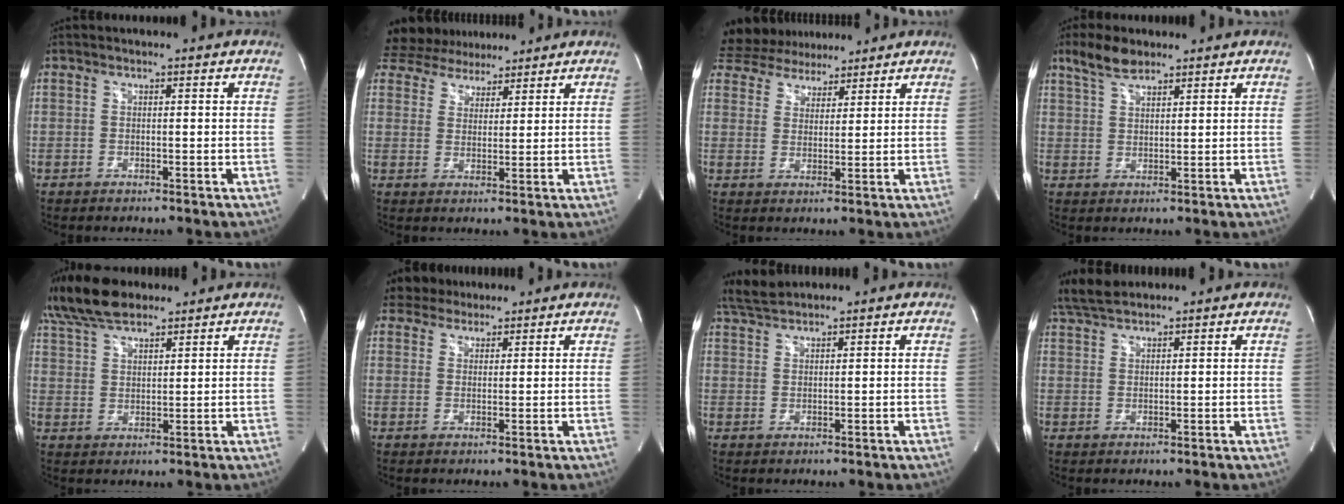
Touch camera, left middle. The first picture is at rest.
{"total": 10.6, "force": [9.7, 3.9, 2.1], "torque": [-0.041, 0.029, 0.161]}
{"total": 10.9, "force": [10.0, 3.9, 2.3], "torque": [-0.043, 0.029, 0.165]}
{"total": 5.3, "force": [4.1, 1.8, 2.9], "torque": [-0.066, 0.013, 0.081]}
{"total": 11.1, "force": [8.9, 3.5, 5.5], "torque": [-0.115, 0.032, 0.169]}
{"total": 5.1, "force": [4.3, 2.6, 0.9], "torque": [-0.013, 0.026, 0.075]}
{"total": 3.5, "force": [3.4, 0.1, 0.8], "torque": [-0.028, 0.018, 0.075]}
{"total": 4.8, "force": [4.3, 0.9, 2.0], "torque": [-0.052, 0.024, 0.089]}